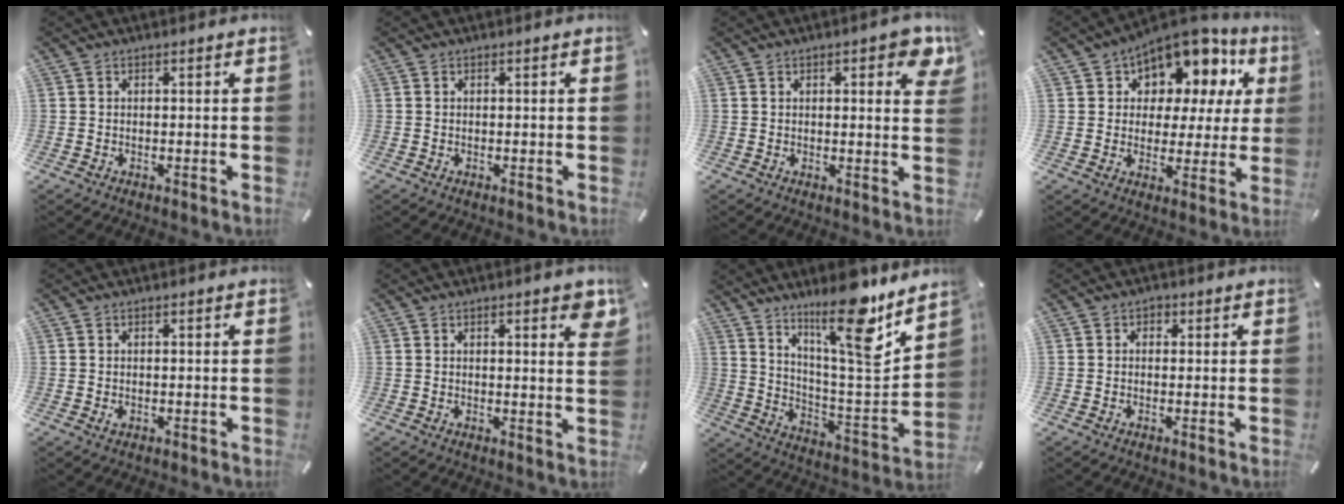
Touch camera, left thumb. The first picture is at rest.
{"total": 0.0}
{"total": 6.5, "force": [3.2, 2.3, 5.2], "torque": [-0.057, -0.013, 0.046]}
{"total": 11.3, "force": [7.6, 7.0, 4.4], "torque": [-0.075, -0.067, 0.135]}
{"total": 1.0, "force": [-0.1, 0.7, 0.8], "torque": [-0.015, 0.002, -0.003]}
{"total": 4.2, "force": [2.2, 1.2, 3.4], "torque": [-0.046, -0.008, 0.033]}
{"total": 19.0, "force": [14.4, 3.6, 11.8], "torque": [-0.189, -0.111, 0.232]}
{"total": 1.2, "force": [0.1, 1.1, 0.4], "torque": [-0.009, 0.008, -0.001]}